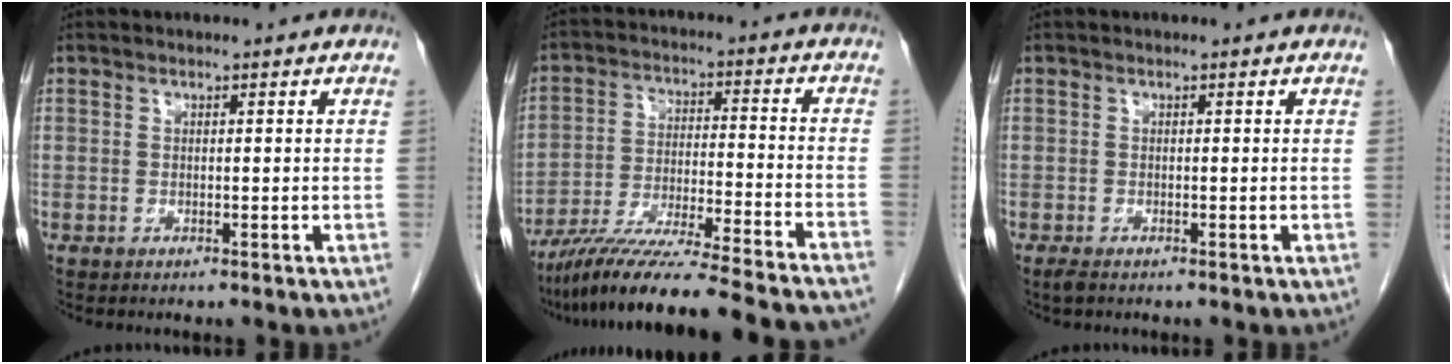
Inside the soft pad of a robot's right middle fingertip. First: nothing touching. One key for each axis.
{"total": 22.7, "fx": -19.9, "fy": -0.5, "fz": 10.9, "tx": -0.156, "ty": -0.047, "tz": -0.309}
{"total": 1.1, "fx": -0.8, "fy": 0.4, "fz": 0.7, "tx": -0.020, "ty": -0.004, "tz": -0.014}